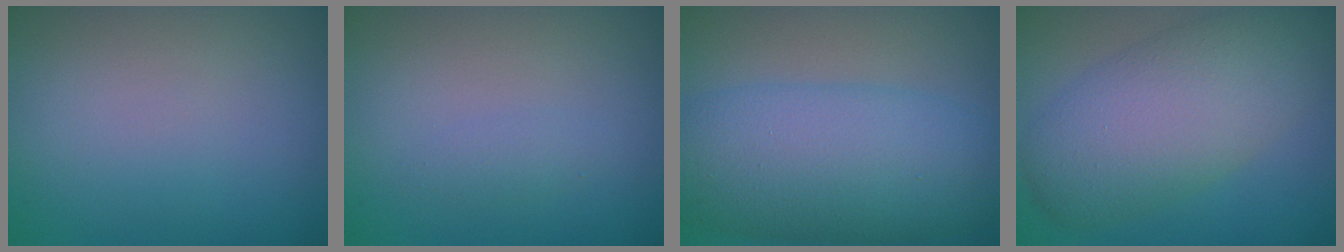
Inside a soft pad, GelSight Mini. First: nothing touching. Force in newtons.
{"total": 0.9, "press": 0.9, "slide": 0.1}
{"total": 9.1, "press": 9.1, "slide": 0.2}
{"total": 8.1, "press": 8.1, "slide": 0.4}